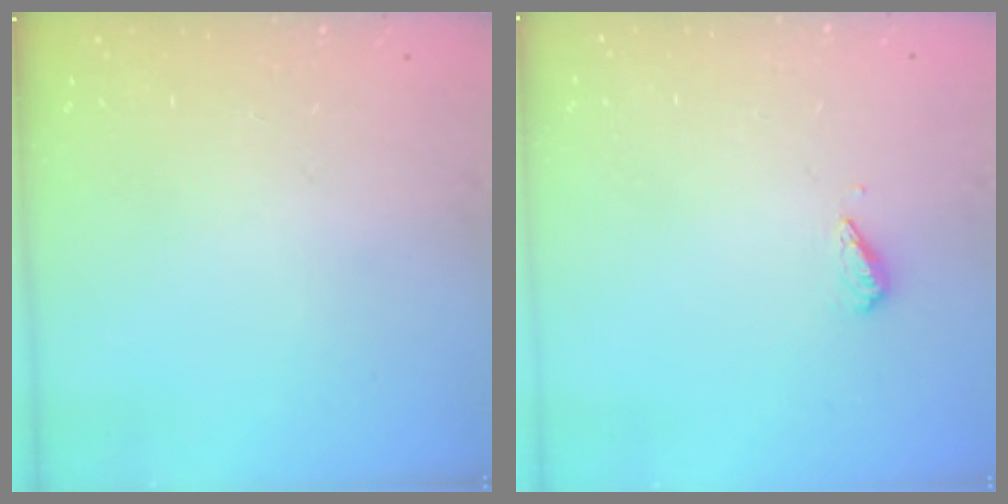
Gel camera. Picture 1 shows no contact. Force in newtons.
{"total": 3.6, "press": 3.6, "slide": 0.5}